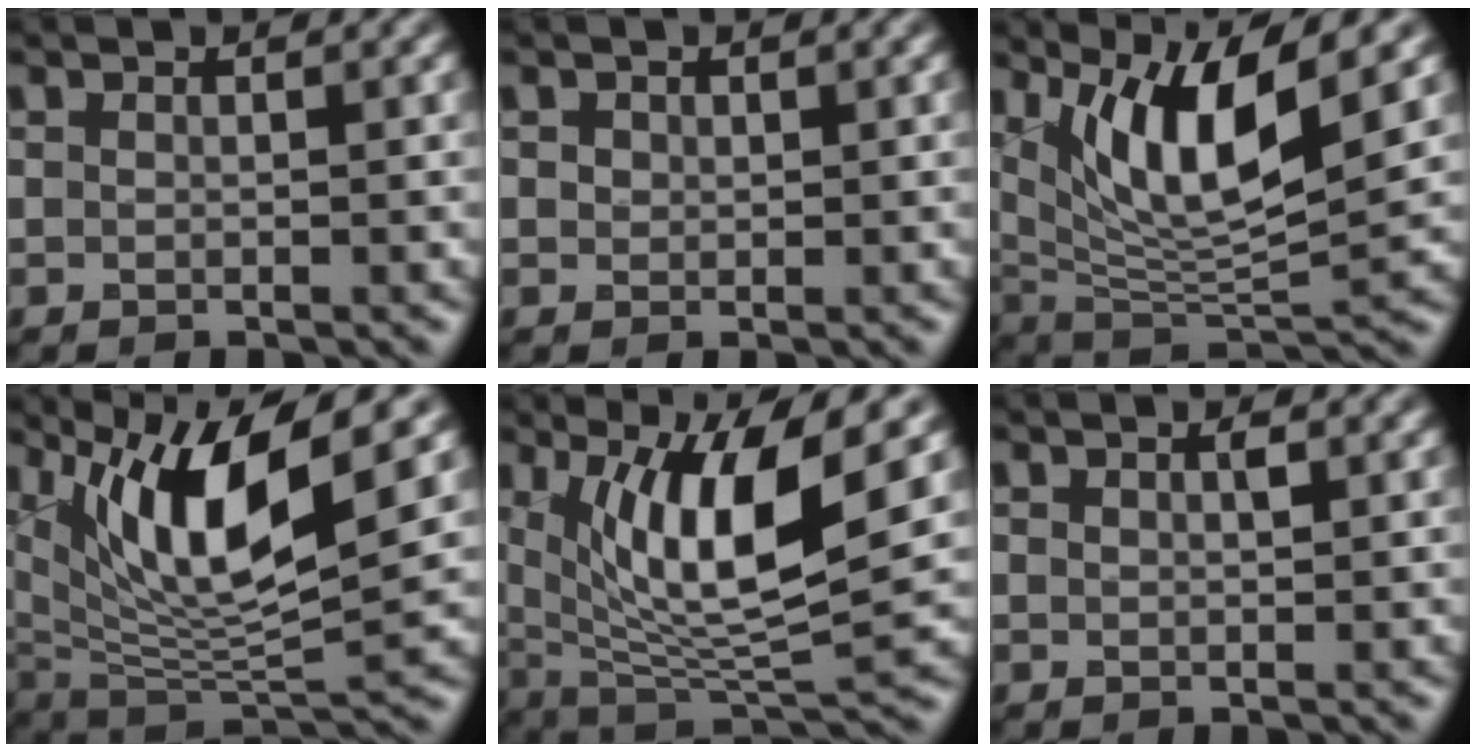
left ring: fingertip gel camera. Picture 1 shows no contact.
{"total": 0.8, "force": [0.3, 0.7, 0.2], "torque": [-0.002, -0.001, 0.006]}
{"total": 9.3, "force": [4.1, 2.5, 8.0], "torque": [-0.141, -0.014, 0.082]}
{"total": 10.4, "force": [4.5, 3.0, 8.9], "torque": [-0.162, -0.006, 0.087]}
{"total": 9.7, "force": [2.9, 2.6, 8.9], "torque": [-0.151, -0.014, 0.058]}
{"total": 0.8, "force": [0.4, 0.3, 0.6], "torque": [-0.014, 0.001, 0.008]}